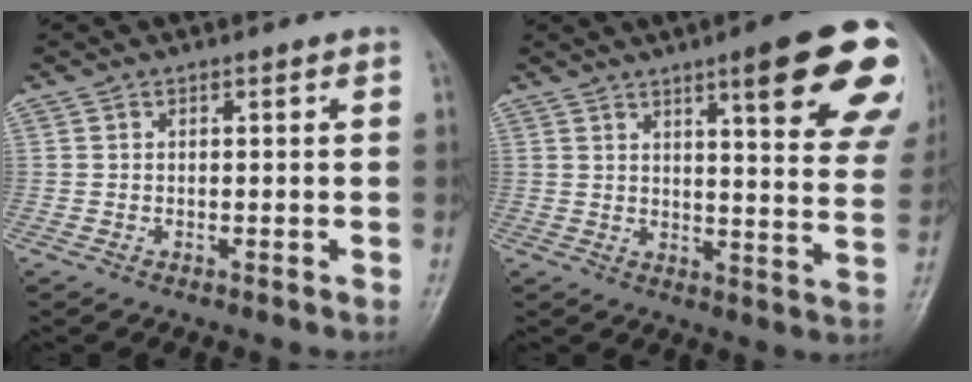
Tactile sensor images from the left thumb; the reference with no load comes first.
{"total": 20.7, "force": [11.2, 4.1, 16.9], "torque": [-0.188, -0.040, 0.133]}